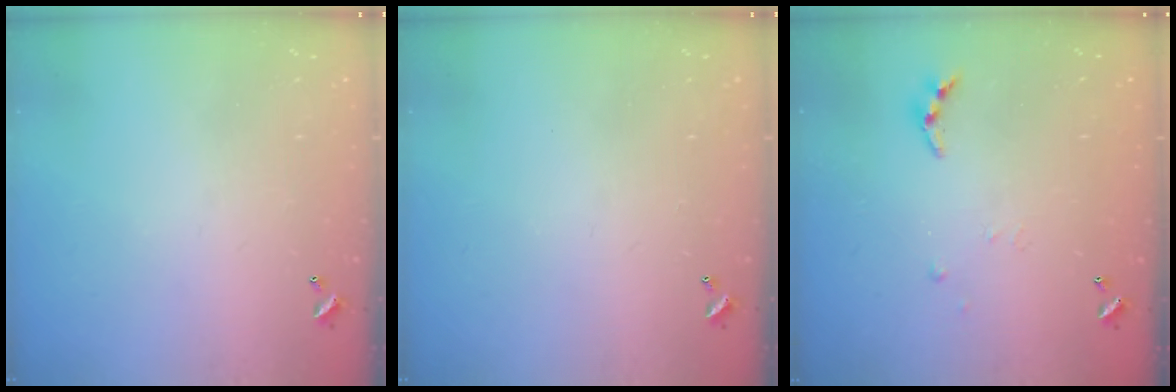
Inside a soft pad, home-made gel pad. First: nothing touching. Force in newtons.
{"total": 0.0}
{"total": 4.3, "press": 4.3, "slide": 0.4}